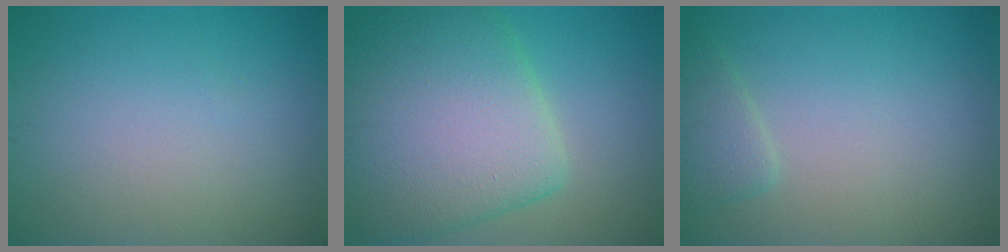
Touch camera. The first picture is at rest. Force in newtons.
{"total": 10.8, "press": 10.8, "slide": 0.4}
{"total": 1.9, "press": 1.9, "slide": 0.2}